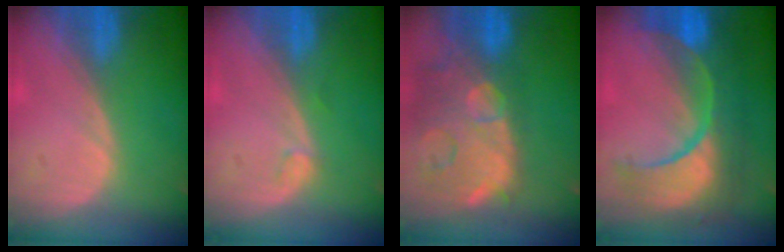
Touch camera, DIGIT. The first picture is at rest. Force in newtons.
{"total": 0.8, "press": 0.7, "slide": 0.1}
{"total": 15.0, "press": 11.9, "slide": 9.0}
{"total": 12.1, "press": 12.0, "slide": 1.4}